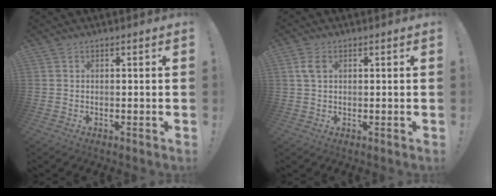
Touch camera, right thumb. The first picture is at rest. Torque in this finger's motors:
{"motor_torque": [0.28, 0.62, 0.05, 0.23, -0.05]}